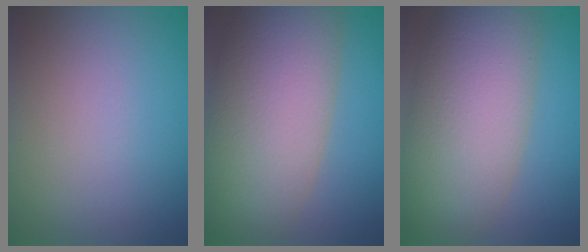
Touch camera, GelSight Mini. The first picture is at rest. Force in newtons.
{"total": 12.0, "press": 12.0, "slide": 0.6}
{"total": 10.6, "press": 10.6, "slide": 0.5}